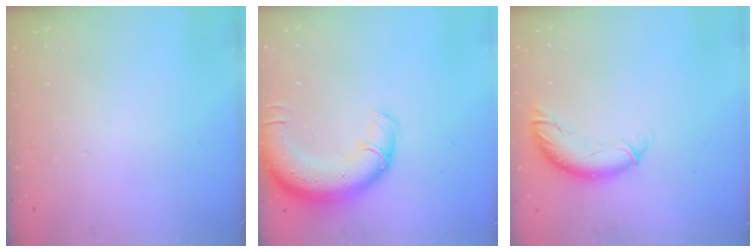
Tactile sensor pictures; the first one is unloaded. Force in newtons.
{"total": 13.3, "press": 12.9, "slide": 3.2}
{"total": 9.4, "press": 9.4, "slide": 0.6}